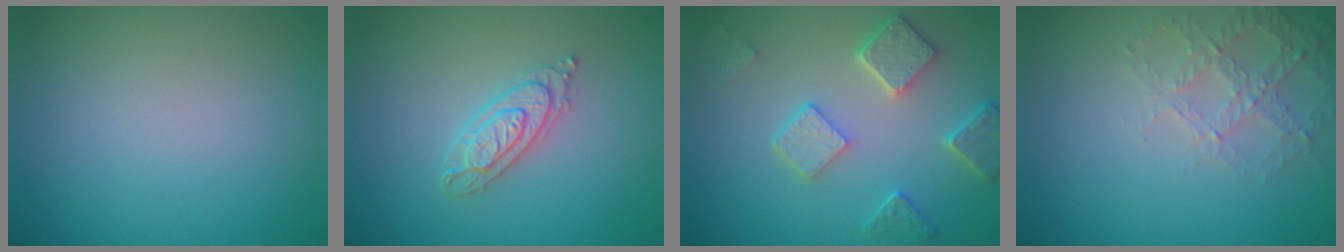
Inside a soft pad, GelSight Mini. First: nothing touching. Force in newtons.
{"total": 2.6, "press": 2.5, "slide": 0.5}
{"total": 4.8, "press": 3.8, "slide": 2.9}
{"total": 2.8, "press": 2.7, "slide": 0.8}